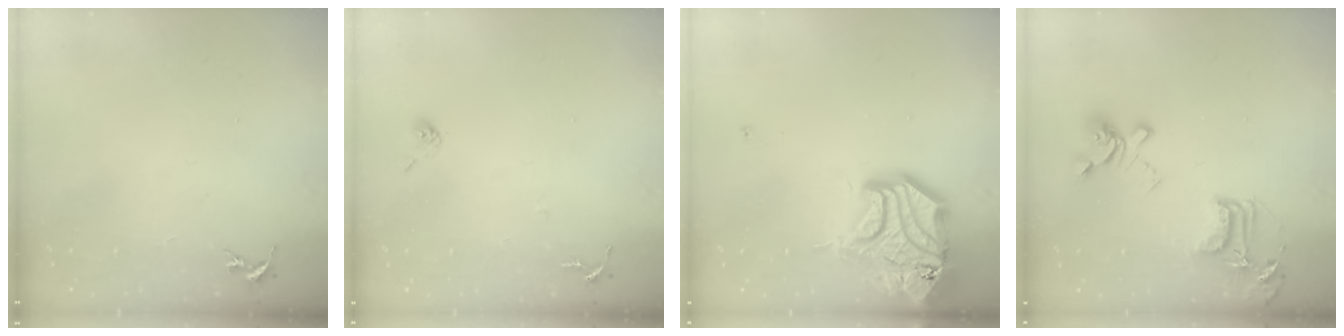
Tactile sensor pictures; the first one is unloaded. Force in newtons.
{"total": 5.9, "press": 5.9, "slide": 0.5}
{"total": 23.5, "press": 23.3, "slide": 3.4}
{"total": 17.0, "press": 17.0, "slide": 1.4}